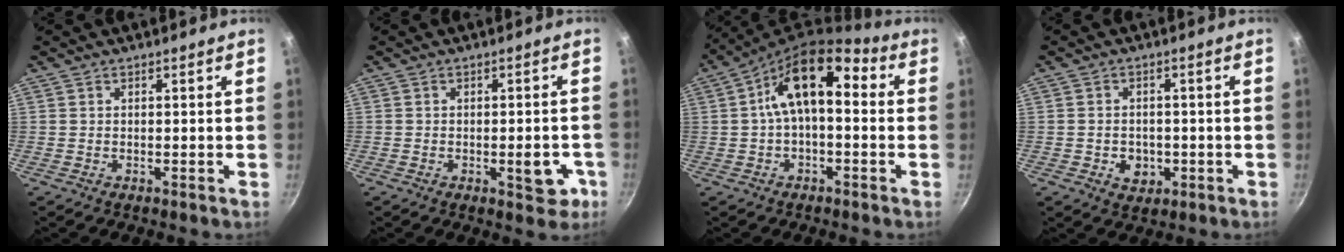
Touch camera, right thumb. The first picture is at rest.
{"total": 6.0, "force": [-1.9, 2.8, 5.0], "torque": [-0.040, 0.013, -0.020]}
{"total": 10.9, "force": [1.2, 5.8, 9.2], "torque": [-0.145, 0.042, 0.006]}
{"total": 4.8, "force": [-1.3, 3.9, 2.5], "torque": [-0.025, 0.011, -0.012]}